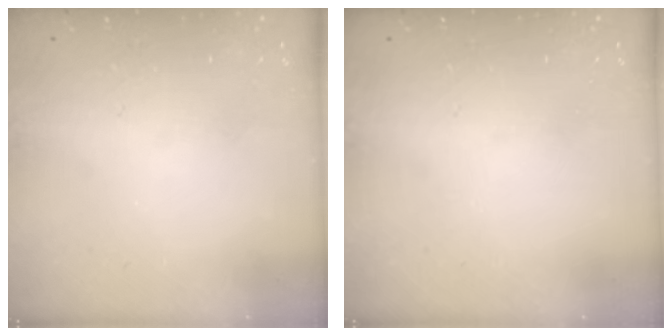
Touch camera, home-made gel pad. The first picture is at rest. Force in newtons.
{"total": 0.0}